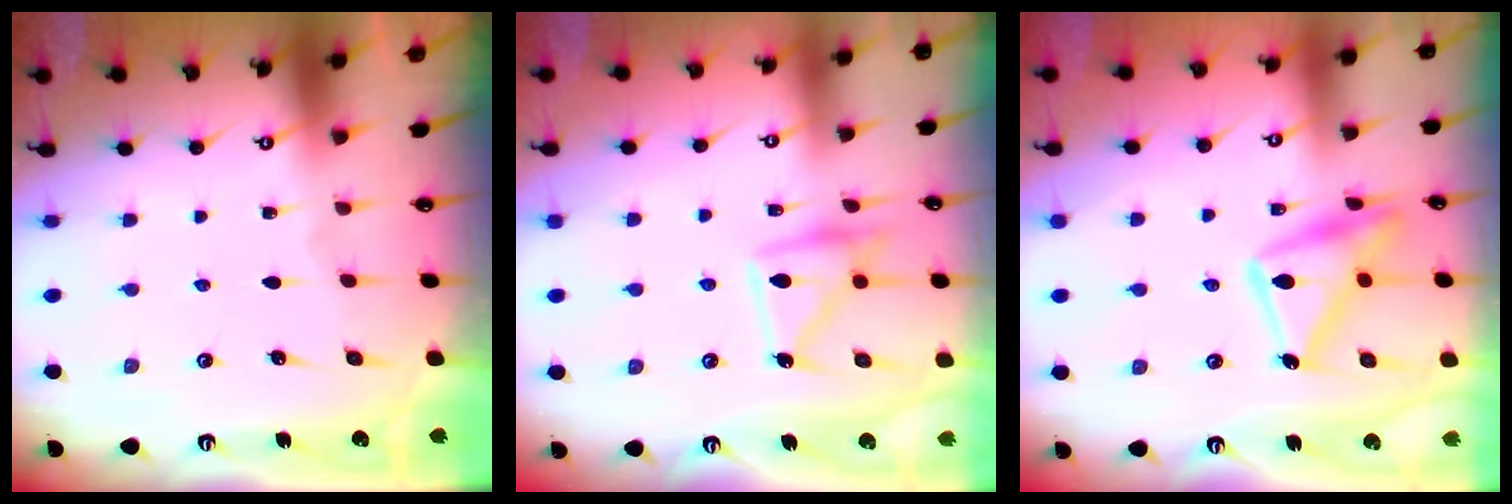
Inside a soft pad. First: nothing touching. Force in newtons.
{"total": 13.8, "press": 13.8, "slide": 1.2}
{"total": 16.3, "press": 16.3, "slide": 1.2}